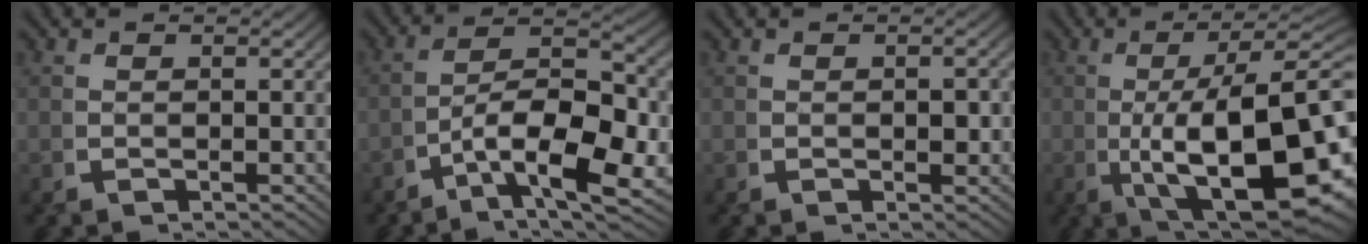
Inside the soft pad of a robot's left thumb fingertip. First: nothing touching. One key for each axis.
{"total": 11.0, "fx": -2.0, "fy": 6.0, "fz": 9.0, "tx": -0.150, "ty": -0.040, "tz": -0.023}
{"total": 1.2, "fx": 0.0, "fy": 0.7, "fz": 1.0, "tx": -0.012, "ty": -0.003, "tz": -0.002}
{"total": 17.5, "fx": -3.2, "fy": 9.0, "fz": 14.6, "tx": -0.273, "ty": -0.075, "tz": 0.002}